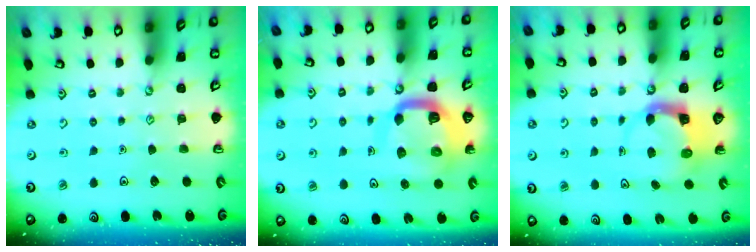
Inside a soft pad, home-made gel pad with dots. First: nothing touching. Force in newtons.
{"total": 12.8, "press": 12.7, "slide": 1.6}
{"total": 3.7, "press": 3.6, "slide": 0.5}